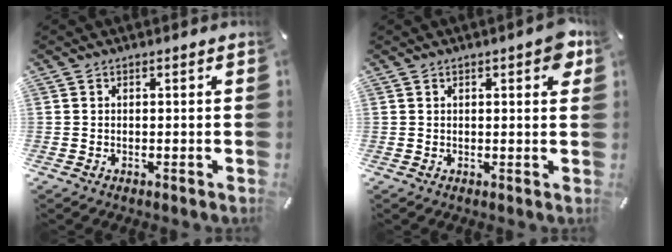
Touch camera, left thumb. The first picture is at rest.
{"total": 4.6, "force": [1.7, 1.7, 3.9], "torque": [-0.053, -0.002, 0.025]}